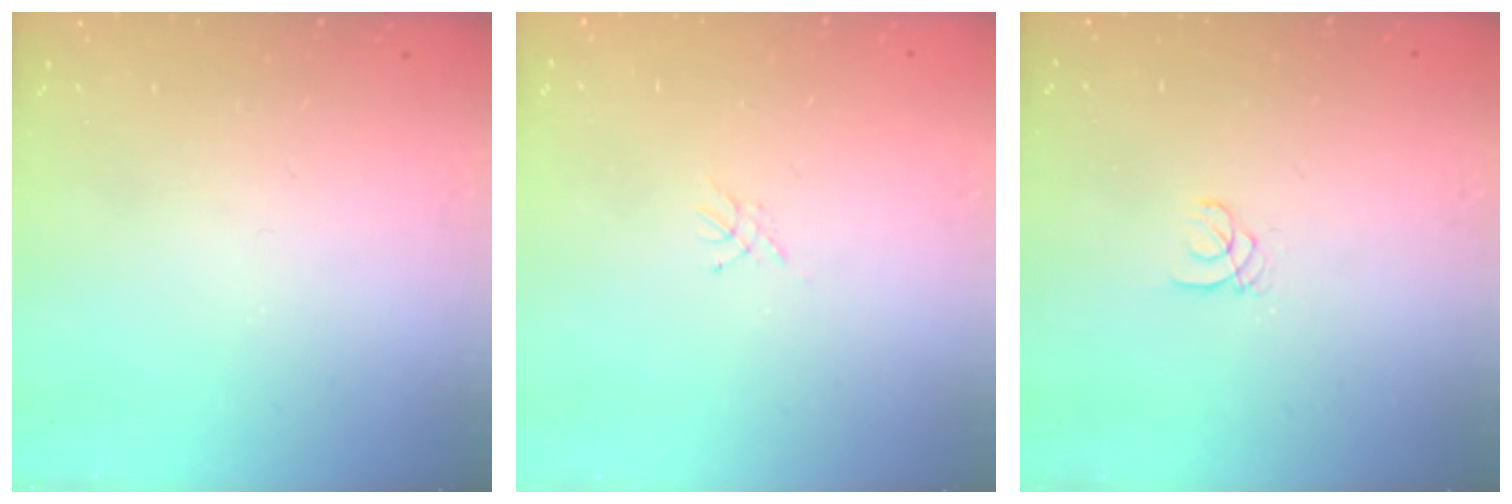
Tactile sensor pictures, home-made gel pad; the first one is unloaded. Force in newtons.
{"total": 2.3, "press": 2.2, "slide": 0.3}
{"total": 1.4, "press": 1.4, "slide": 0.1}